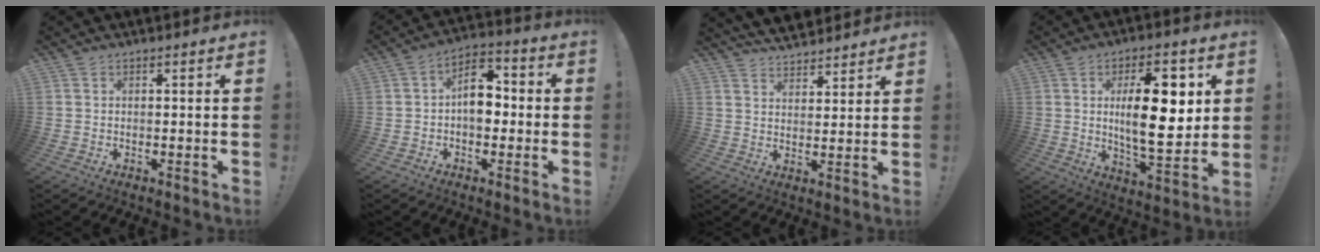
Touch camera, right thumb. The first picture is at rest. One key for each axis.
{"total": 10.4, "fx": -0.9, "fy": 7.0, "fz": 7.6, "tx": -0.112, "ty": 0.019, "tz": -0.013}
{"total": 6.2, "fx": 5.7, "fy": 2.3, "fz": 1.0, "tx": -0.026, "ty": -0.041, "tz": 0.107}
{"total": 18.8, "fx": 3.3, "fy": 7.8, "fz": 16.8, "tx": -0.258, "ty": -0.009, "tz": 0.042}